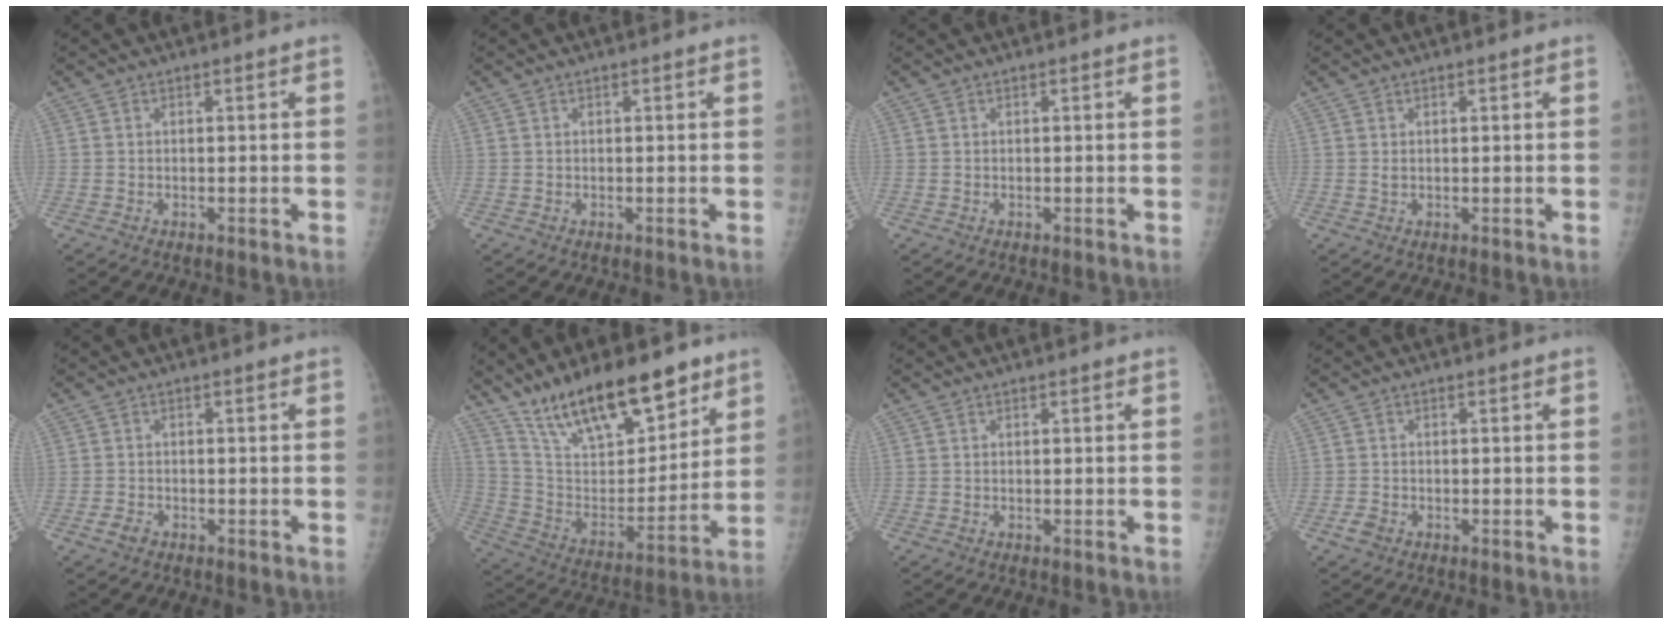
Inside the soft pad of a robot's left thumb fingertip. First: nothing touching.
{"total": 0.0}
{"total": 0.0}
{"total": 0.8, "force": [0.4, 0.4, 0.6], "torque": [-0.007, -0.002, 0.008]}
{"total": 1.9, "force": [-1.1, 1.2, 0.9], "torque": [-0.018, 0.002, -0.020]}
{"total": 21.6, "force": [15.3, 8.2, 12.9], "torque": [-0.172, -0.066, 0.274]}
{"total": 0.0}
{"total": 1.7, "force": [-1.0, 1.2, 0.8], "torque": [-0.016, 0.001, -0.018]}